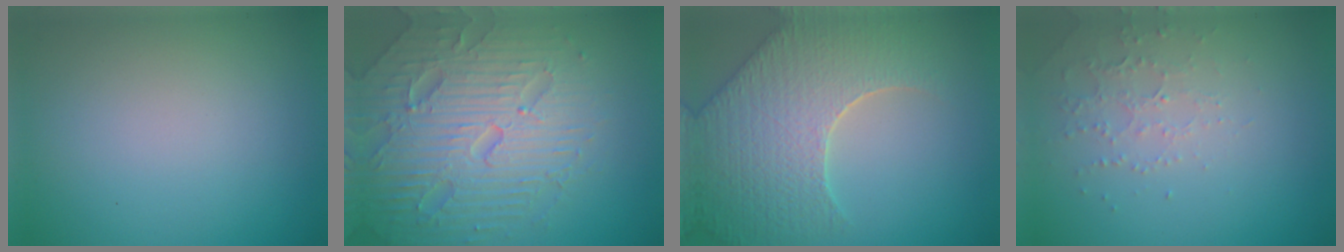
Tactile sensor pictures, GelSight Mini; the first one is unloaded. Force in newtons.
{"total": 7.4, "press": 7.2, "slide": 1.7}
{"total": 9.1, "press": 6.4, "slide": 6.4}
{"total": 2.2, "press": 2.1, "slide": 0.6}